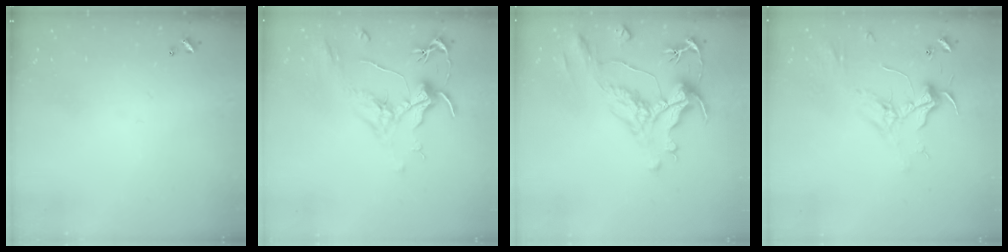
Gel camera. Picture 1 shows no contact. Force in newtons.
{"total": 2.1, "press": 2.0, "slide": 0.8}
{"total": 1.6, "press": 0.6, "slide": 1.5}
{"total": 2.4, "press": 2.3, "slide": 0.7}